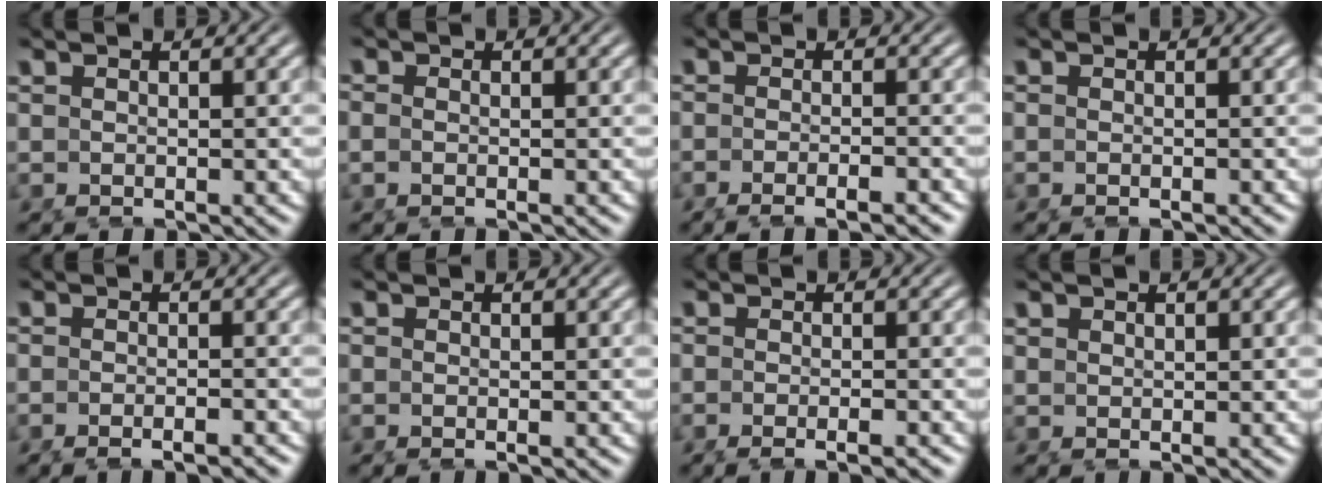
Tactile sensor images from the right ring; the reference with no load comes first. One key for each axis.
{"total": 1.0, "fx": -0.4, "fy": 0.7, "fz": 0.7, "tx": -0.017, "ty": -0.005, "tz": -0.006}
{"total": 2.7, "fx": -2.3, "fy": 0.2, "fz": 1.5, "tx": -0.023, "ty": -0.002, "tz": -0.038}
{"total": 0.7, "fx": -0.6, "fy": 0.2, "fz": 0.3, "tx": -0.007, "ty": -0.003, "tz": -0.010}
{"total": 2.0, "fx": -1.8, "fy": 0.2, "fz": 1.0, "tx": -0.016, "ty": 0.000, "tz": -0.031}
{"total": 0.6, "fx": -0.3, "fy": 0.4, "fz": 0.4, "tx": -0.008, "ty": -0.001, "tz": -0.006}
{"total": 2.1, "fx": -1.6, "fy": 0.3, "fz": 1.3, "tx": -0.021, "ty": -0.002, "tz": -0.026}
{"total": 0.6, "fx": 0.5, "fy": -0.4, "fz": 0.0, "tx": 0.005, "ty": -0.004, "tz": 0.017}